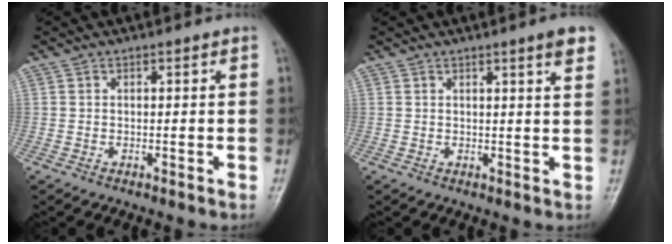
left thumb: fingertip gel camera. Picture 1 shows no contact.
{"total": 4.3, "force": [2.7, 0.0, 3.3], "torque": [-0.039, -0.013, 0.034]}